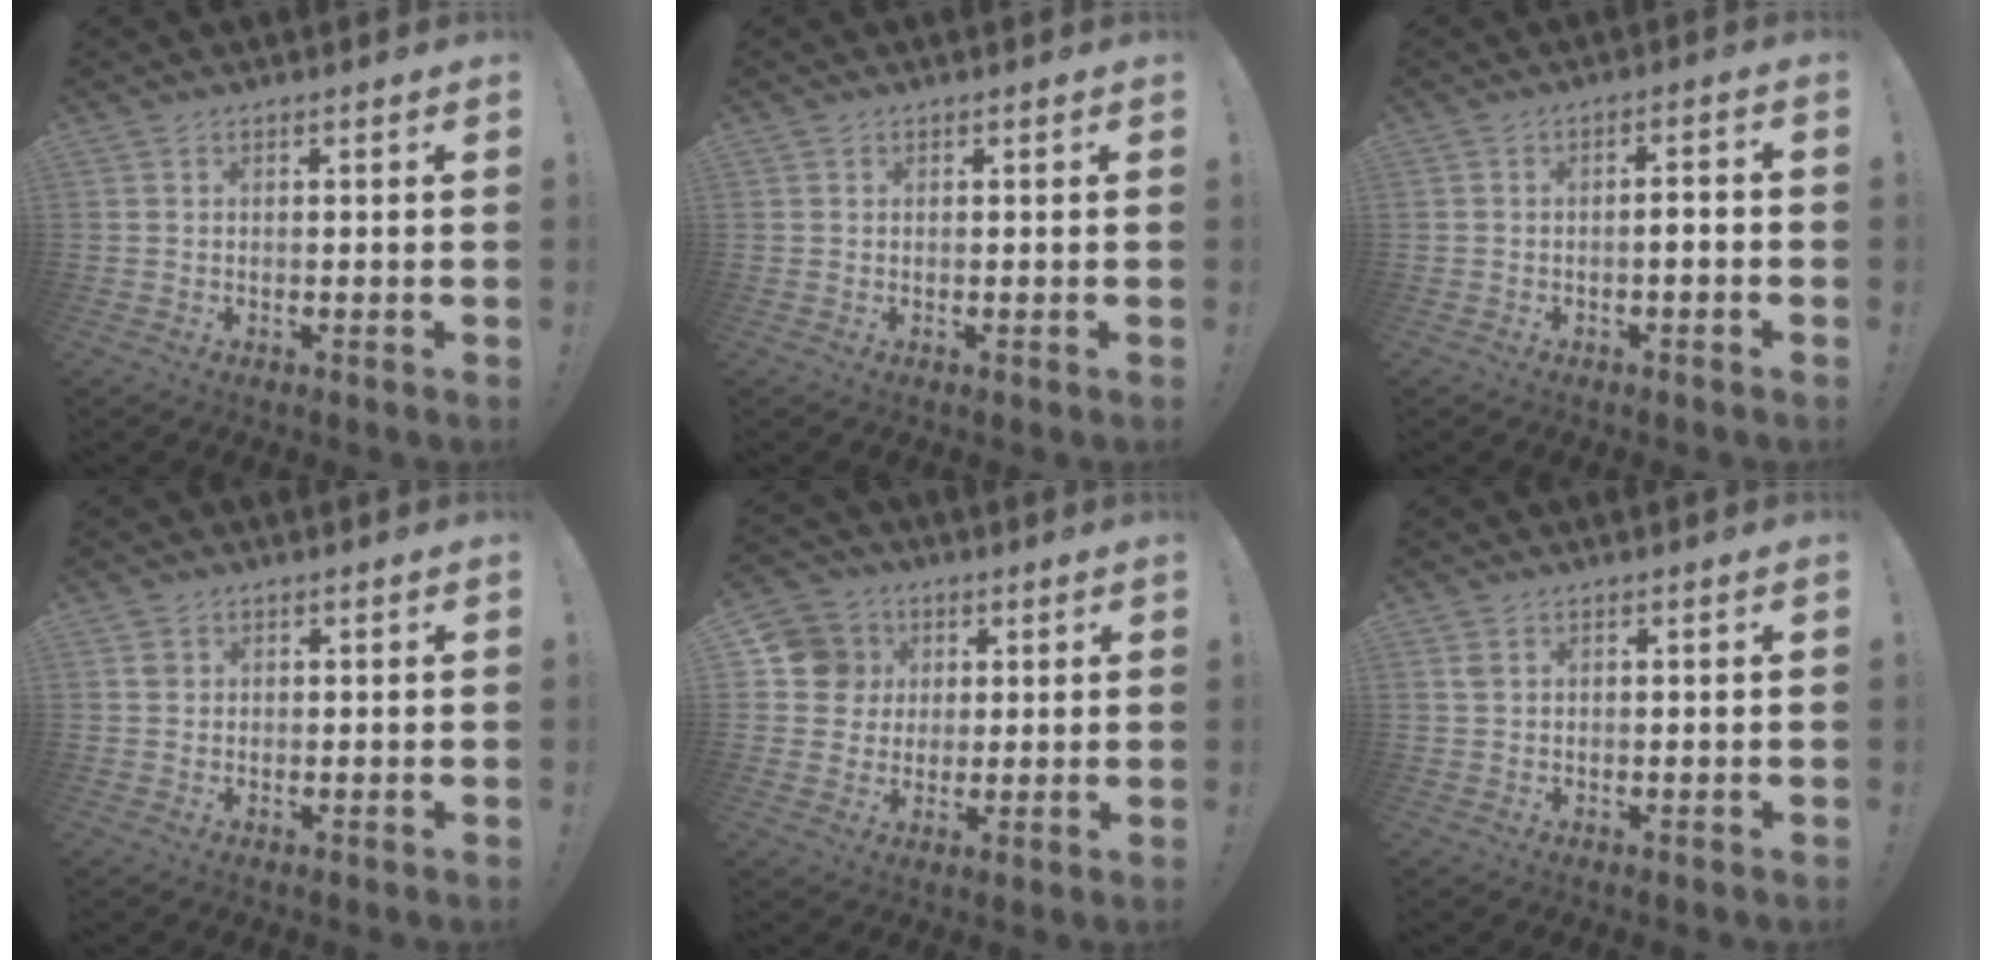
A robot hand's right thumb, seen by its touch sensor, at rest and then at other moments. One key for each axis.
{"total": 0.0}
{"total": 2.9, "fx": -1.4, "fy": 0.2, "fz": 2.6, "tx": -0.042, "ty": 0.001, "tz": -0.025}
{"total": 1.7, "fx": 0.9, "fy": 1.4, "fz": 0.3, "tx": 0.004, "ty": -0.002, "tz": 0.016}
{"total": 10.2, "fx": 2.2, "fy": 9.7, "fz": 2.4, "tx": -0.029, "ty": 0.000, "tz": 0.050}
{"total": 1.3, "fx": 0.8, "fy": 0.7, "fz": 0.8, "tx": -0.016, "ty": 0.001, "tz": 0.014}